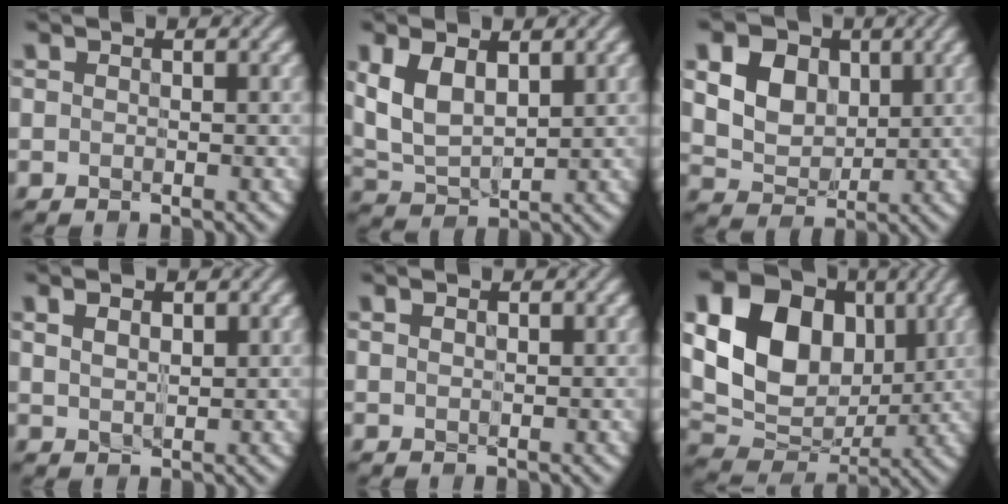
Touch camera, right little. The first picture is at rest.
{"total": 5.1, "force": [1.3, 2.8, 4.0], "torque": [-0.090, -0.002, 0.025]}
{"total": 6.8, "force": [1.8, 5.3, 3.9], "torque": [-0.106, 0.002, 0.033]}
{"total": 2.0, "force": [0.7, 1.1, 1.5], "torque": [-0.033, -0.003, 0.017]}
{"total": 0.6, "force": [0.2, 0.3, 0.4], "torque": [-0.007, 0.002, 0.005]}
{"total": 15.4, "force": [2.7, 11.6, 9.7], "torque": [-0.182, 0.021, 0.048]}